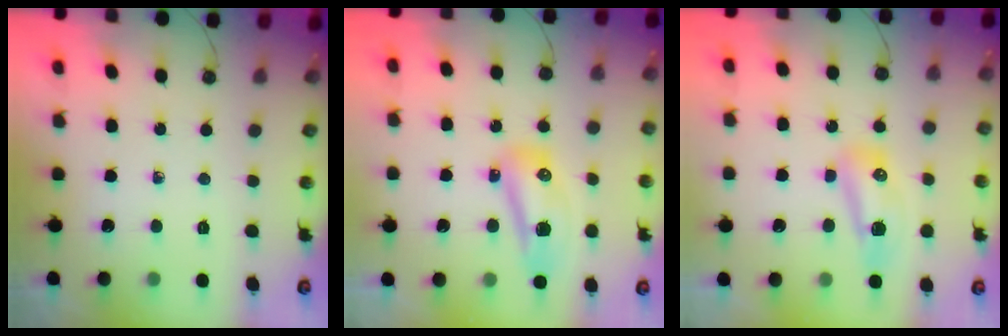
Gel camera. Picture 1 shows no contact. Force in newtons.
{"total": 14.8, "press": 11.7, "slide": 8.9}
{"total": 8.8, "press": 8.5, "slide": 2.2}